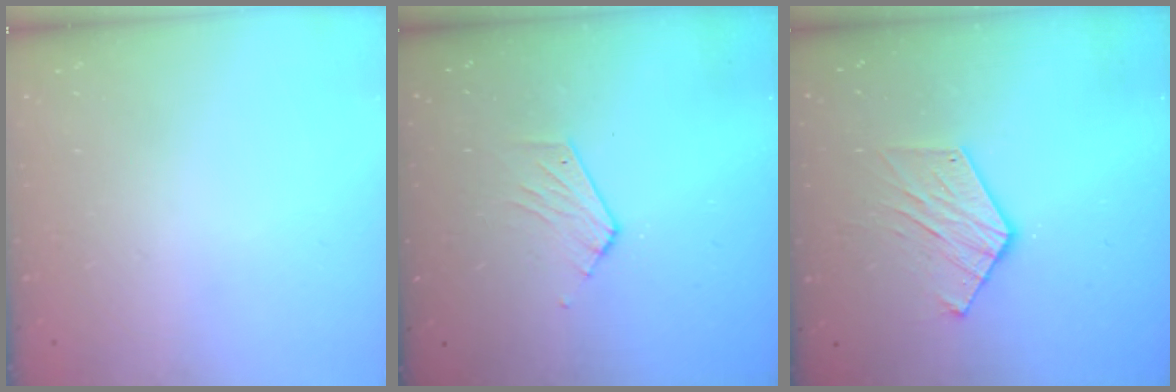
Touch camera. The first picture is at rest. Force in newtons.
{"total": 4.3, "press": 4.3, "slide": 0.4}
{"total": 9.6, "press": 9.6, "slide": 0.3}